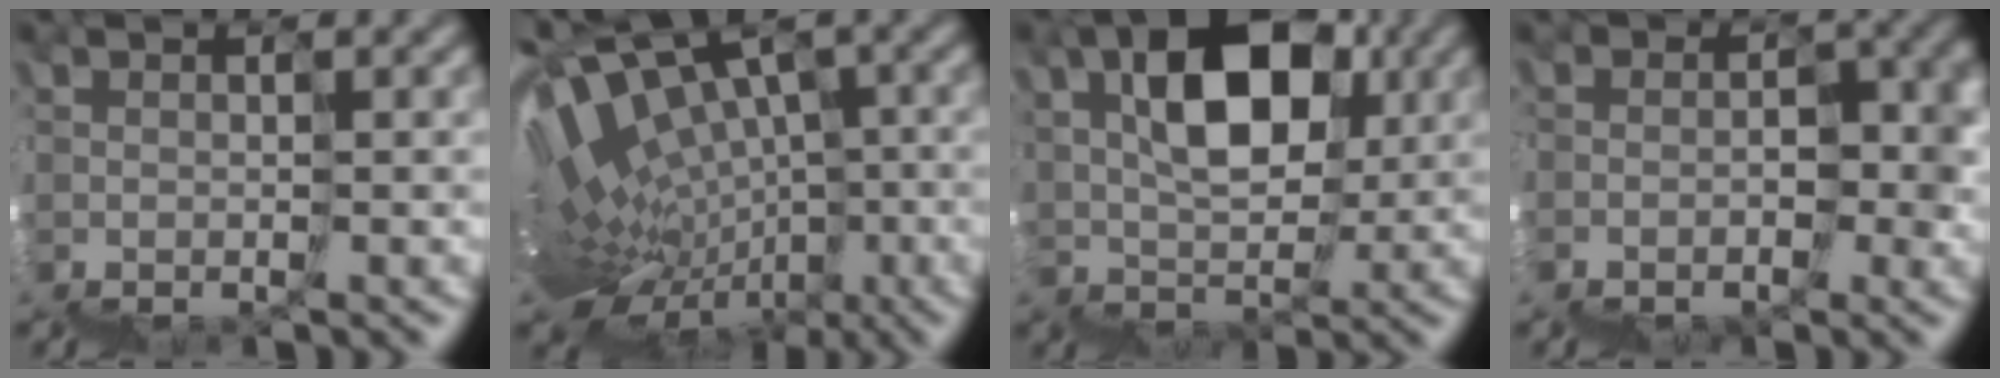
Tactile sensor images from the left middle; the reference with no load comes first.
{"total": 5.9, "force": [2.7, 3.1, 4.2], "torque": [-0.067, 0.049, 0.050]}
{"total": 7.1, "force": [5.7, 3.6, 2.3], "torque": [-0.019, 0.048, 0.085]}
{"total": 3.5, "force": [-1.2, 3.2, 0.9], "torque": [0.026, 0.025, -0.012]}